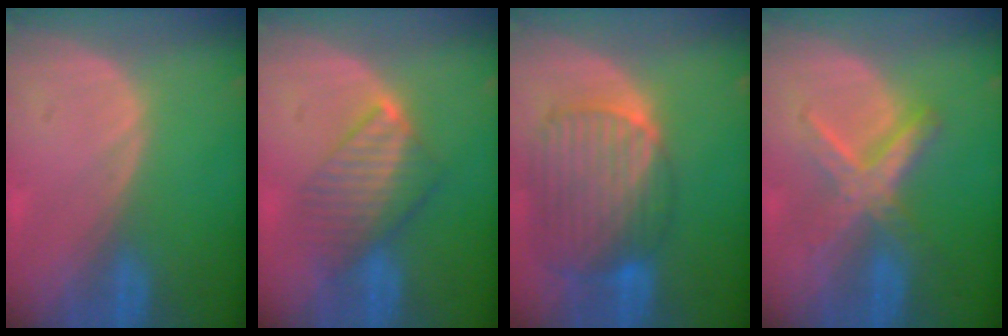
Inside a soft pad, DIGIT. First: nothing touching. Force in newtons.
{"total": 6.5, "press": 6.5, "slide": 0.7}
{"total": 10.7, "press": 9.2, "slide": 5.4}
{"total": 6.1, "press": 6.1, "slide": 0.2}